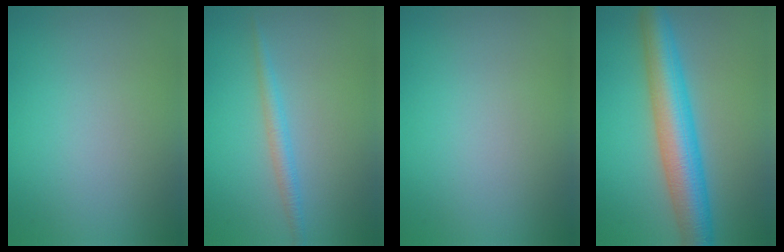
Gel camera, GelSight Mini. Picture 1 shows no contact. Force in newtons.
{"total": 1.7, "press": 1.7, "slide": 0.1}
{"total": 0.0}
{"total": 7.3, "press": 7.3, "slide": 0.2}